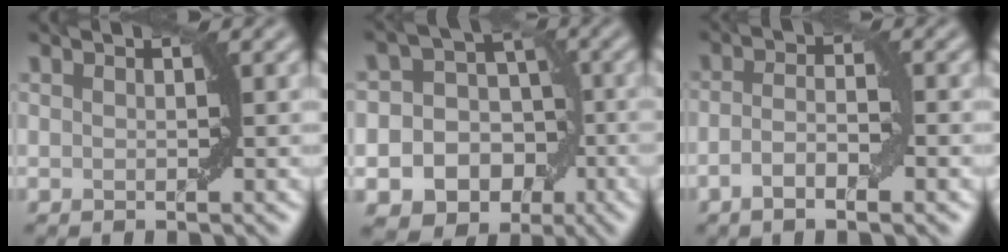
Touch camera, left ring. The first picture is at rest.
{"total": 13.8, "force": [-4.8, 12.3, 4.1], "torque": [-0.074, -0.010, -0.087]}
{"total": 3.1, "force": [-1.2, 0.8, 2.7], "torque": [-0.050, 0.001, -0.025]}